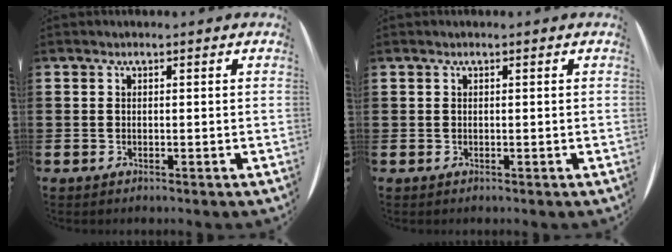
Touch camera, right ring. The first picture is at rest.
{"total": 0.0}